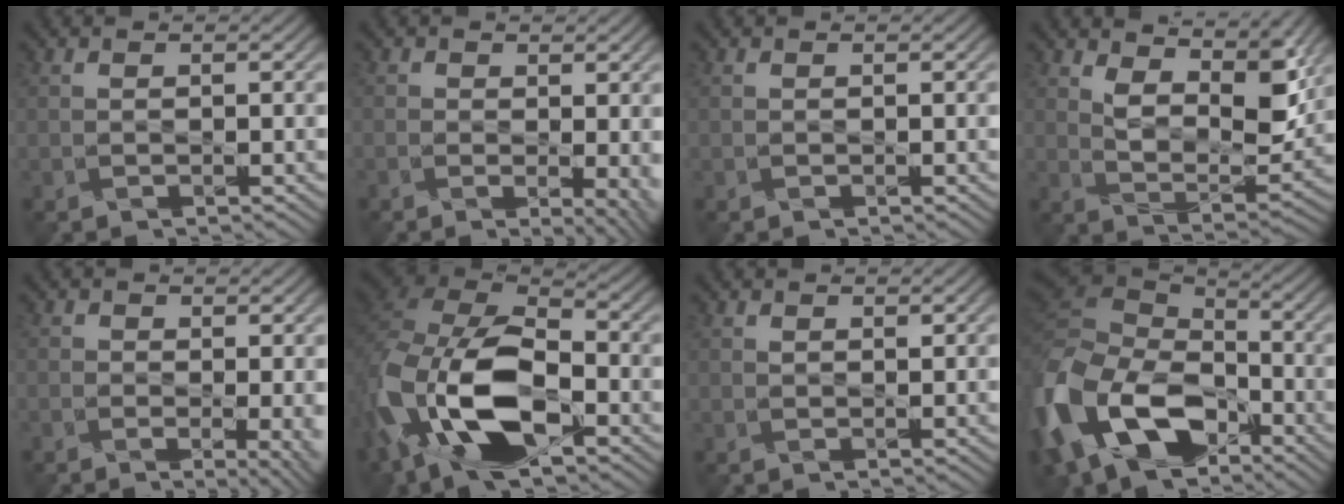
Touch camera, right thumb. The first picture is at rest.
{"total": 5.1, "force": [-0.9, 2.3, 4.5], "torque": [-0.054, -0.010, -0.002]}
{"total": 0.0}
{"total": 9.3, "force": [5.9, 4.0, 6.0], "torque": [-0.127, -0.010, 0.105]}
{"total": 4.8, "force": [-0.9, 2.1, 4.3], "torque": [-0.047, -0.008, -0.005]}
{"total": 15.7, "force": [-5.8, 9.2, 11.3], "torque": [-0.269, -0.037, -0.110]}
{"total": 1.0, "force": [1.0, 0.2, -0.3], "torque": [0.005, -0.005, 0.020]}
{"total": 18.4, "force": [-7.7, 12.3, 11.3], "torque": [-0.309, -0.042, -0.134]}